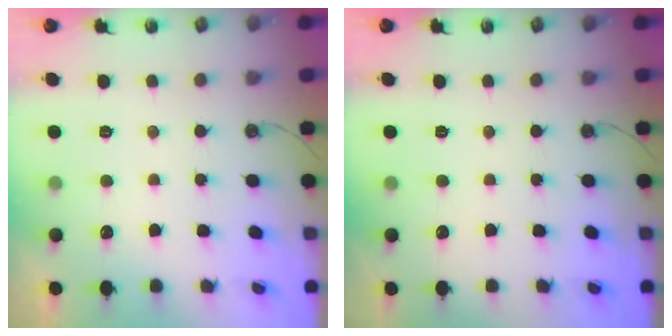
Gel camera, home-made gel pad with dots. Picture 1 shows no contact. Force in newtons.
{"total": 0.0}